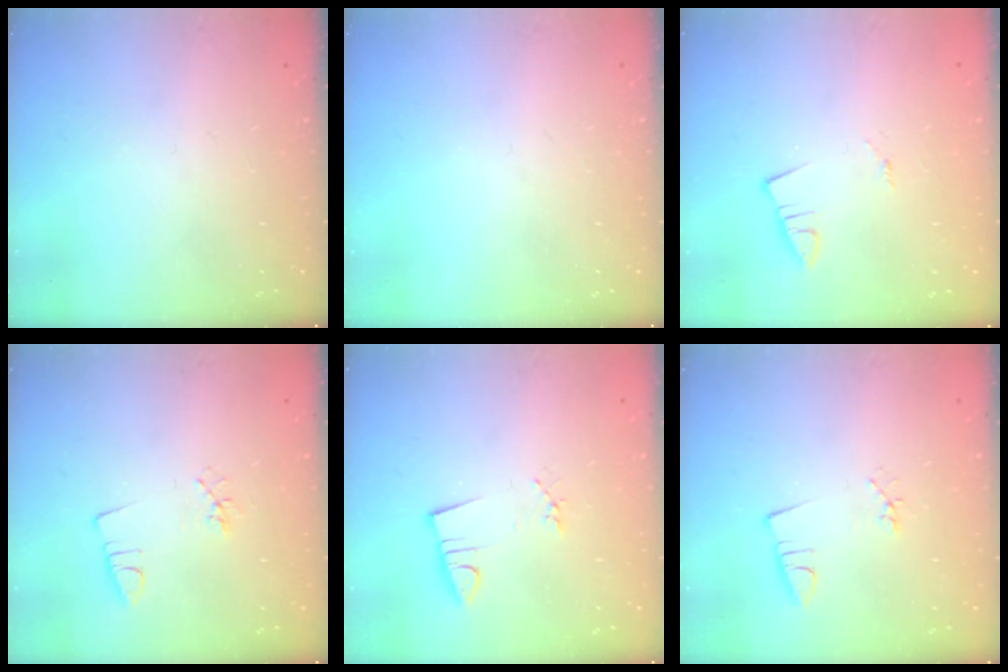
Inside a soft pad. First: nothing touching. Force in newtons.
{"total": 0.0}
{"total": 1.0, "press": 1.0, "slide": 0.1}
{"total": 2.9, "press": 2.5, "slide": 1.4}
{"total": 2.9, "press": 1.5, "slide": 2.5}
{"total": 2.0, "press": 1.4, "slide": 1.4}